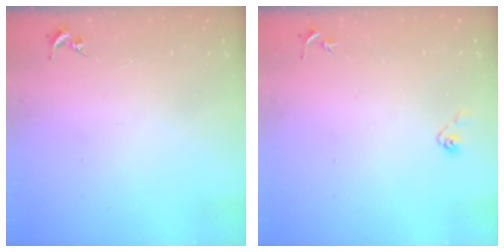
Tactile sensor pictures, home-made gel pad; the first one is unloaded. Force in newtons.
{"total": 3.5, "press": 3.4, "slide": 0.8}